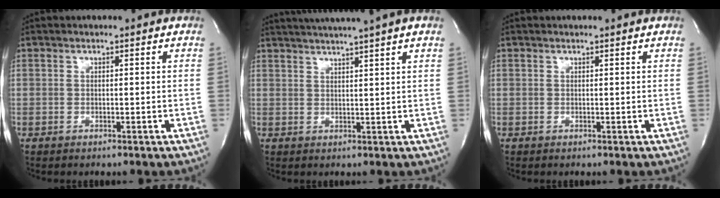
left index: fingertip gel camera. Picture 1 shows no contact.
{"total": 9.3, "force": [7.9, -1.5, 4.7], "torque": [-0.076, 0.018, 0.105]}
{"total": 1.0, "force": [1.0, -0.1, 0.1], "torque": [-0.007, 0.002, 0.013]}